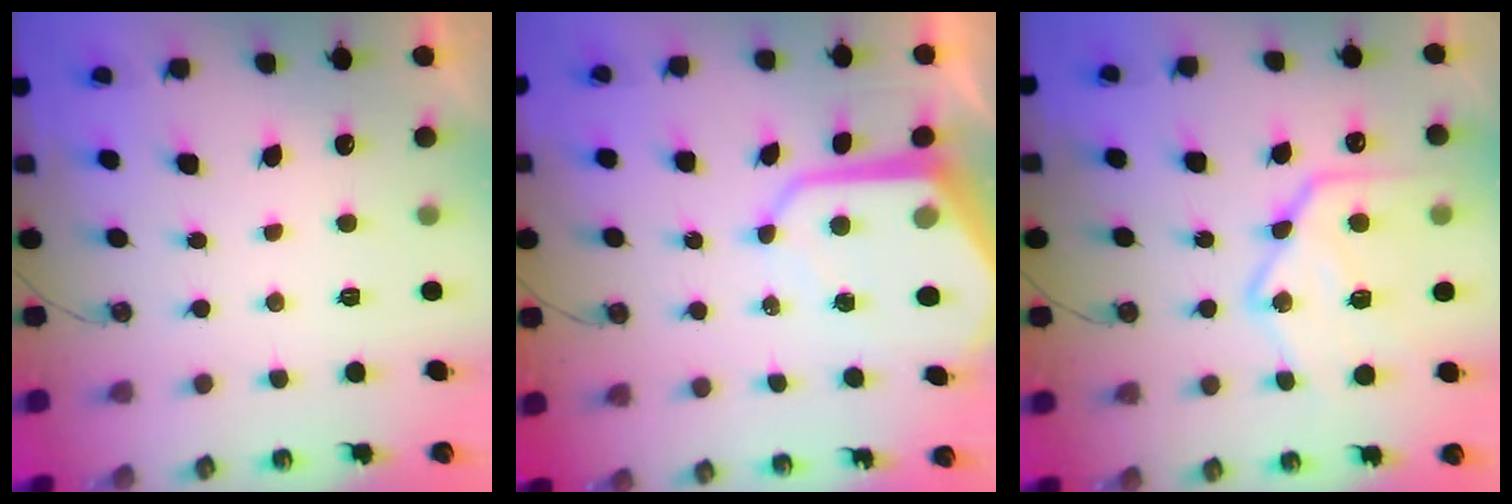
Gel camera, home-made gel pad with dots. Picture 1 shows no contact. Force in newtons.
{"total": 12.7, "press": 12.7, "slide": 1.1}
{"total": 20.3, "press": 20.2, "slide": 2.0}